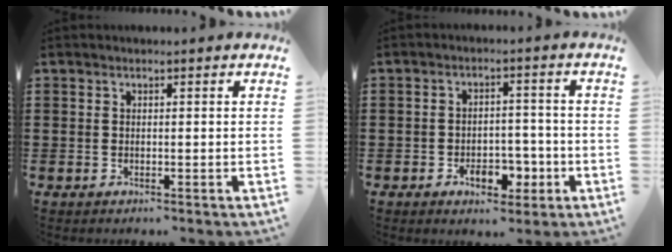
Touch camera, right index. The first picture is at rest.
{"total": 5.8, "force": [-2.8, 3.4, 3.9], "torque": [-0.051, 0.004, -0.051]}